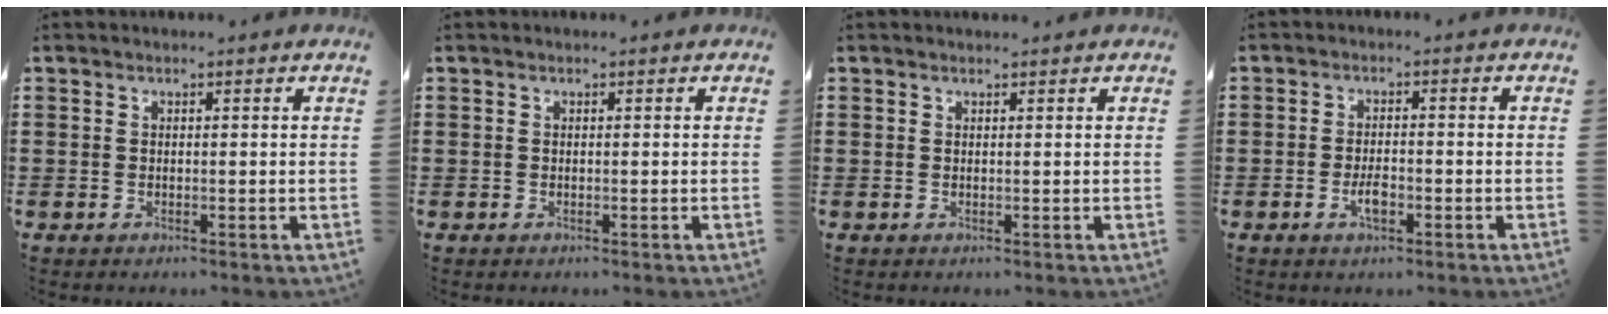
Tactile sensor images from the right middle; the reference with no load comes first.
{"total": 0.0}
{"total": 0.0}
{"total": 3.2, "force": [-1.4, 1.1, 2.6], "torque": [-0.056, -0.001, -0.027]}